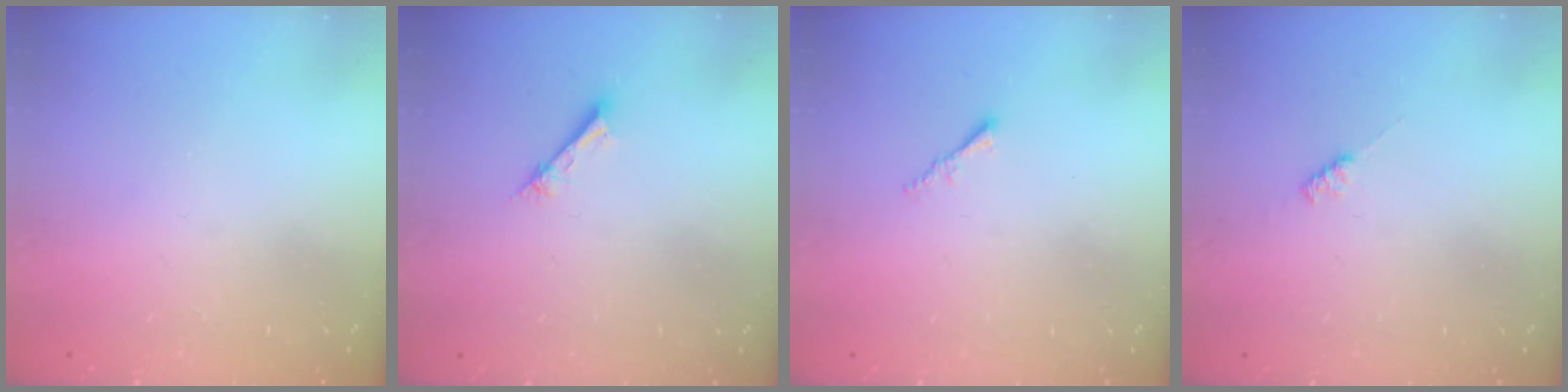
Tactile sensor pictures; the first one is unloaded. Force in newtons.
{"total": 1.5, "press": 1.5, "slide": 0.1}
{"total": 1.2, "press": 1.1, "slide": 0.4}
{"total": 2.2, "press": 2.2, "slide": 0.4}